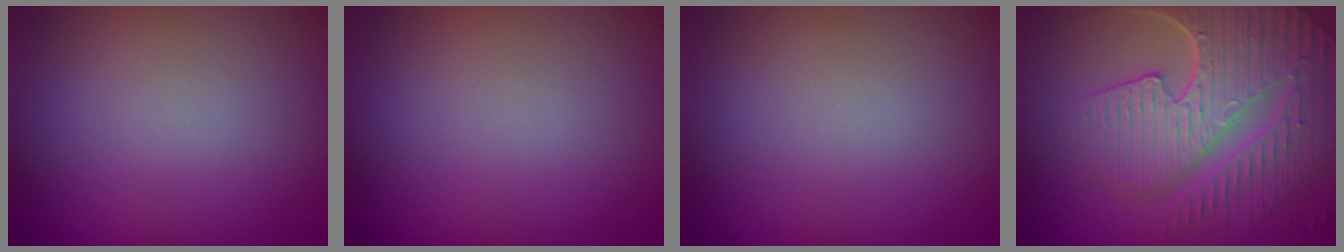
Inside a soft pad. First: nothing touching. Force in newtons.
{"total": 0.0}
{"total": 0.0}
{"total": 9.5, "press": 6.4, "slide": 7.1}